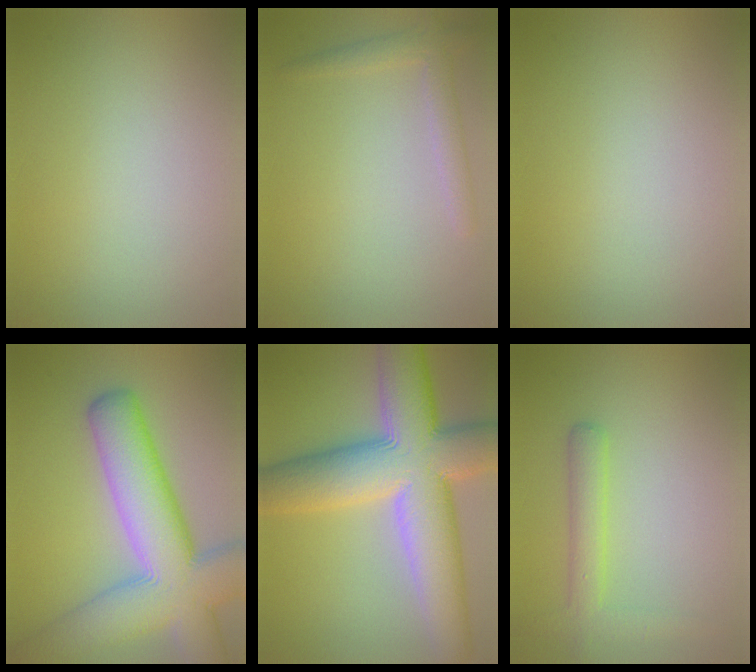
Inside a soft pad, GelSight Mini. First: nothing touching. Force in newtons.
{"total": 2.0, "press": 2.0, "slide": 0.3}
{"total": 0.0}
{"total": 12.2, "press": 12.1, "slide": 0.6}
{"total": 13.6, "press": 13.5, "slide": 0.7}
{"total": 2.9, "press": 2.9, "slide": 0.1}